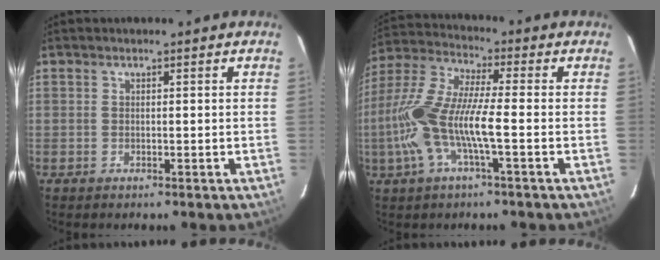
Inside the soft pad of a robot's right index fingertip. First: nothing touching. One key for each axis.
{"total": 13.8, "fx": -3.1, "fy": 2.2, "fz": 13.2, "tx": -0.279, "ty": 0.000, "tz": -0.062}